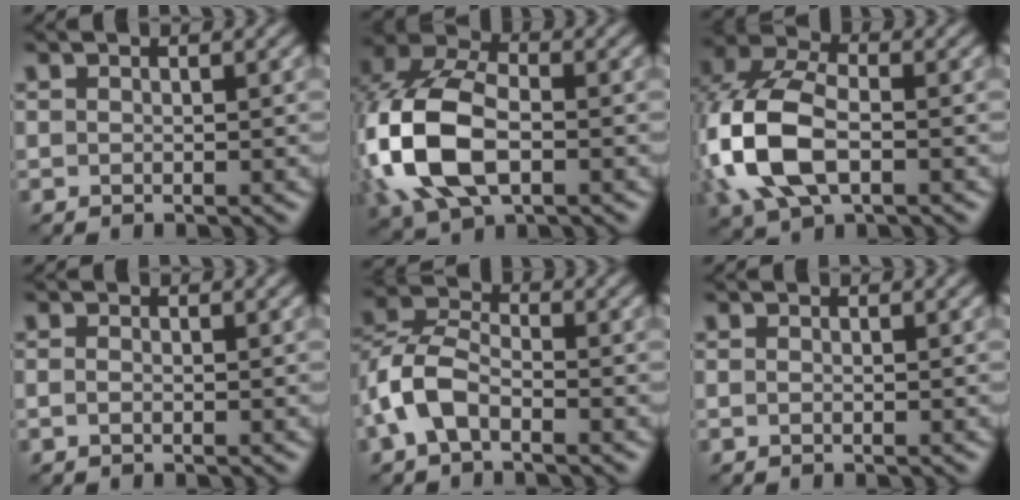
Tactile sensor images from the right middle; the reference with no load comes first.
{"total": 10.2, "force": [-2.2, 6.5, 7.6], "torque": [-0.189, -0.002, -0.053]}
{"total": 9.1, "force": [-2.0, 5.6, 6.8], "torque": [-0.175, -0.003, -0.047]}
{"total": 0.6, "force": [-0.3, 0.2, 0.4], "torque": [-0.012, -0.001, -0.008]}
{"total": 5.0, "force": [-2.1, 2.8, 3.5], "torque": [-0.083, 0.009, -0.053]}
{"total": 0.0}